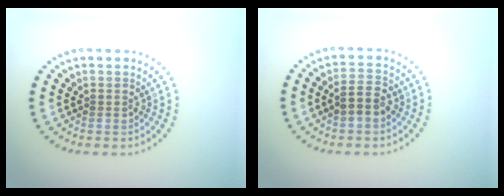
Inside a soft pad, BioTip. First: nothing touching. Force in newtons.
{"total": 2.4, "press": 2.4, "slide": 0.5}